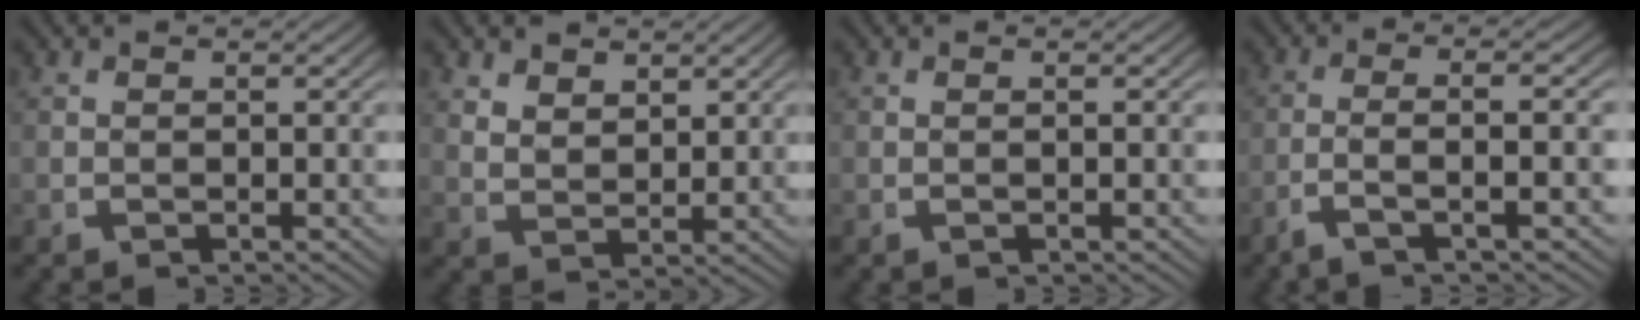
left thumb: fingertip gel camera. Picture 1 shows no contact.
{"total": 2.8, "force": [2.3, 1.1, 1.1], "torque": [-0.014, -0.009, 0.054]}
{"total": 0.6, "force": [-0.1, -0.1, 0.6], "torque": [-0.014, 0.001, 0.001]}
{"total": 4.5, "force": [-1.9, 0.5, 4.1], "torque": [-0.092, -0.003, -0.029]}